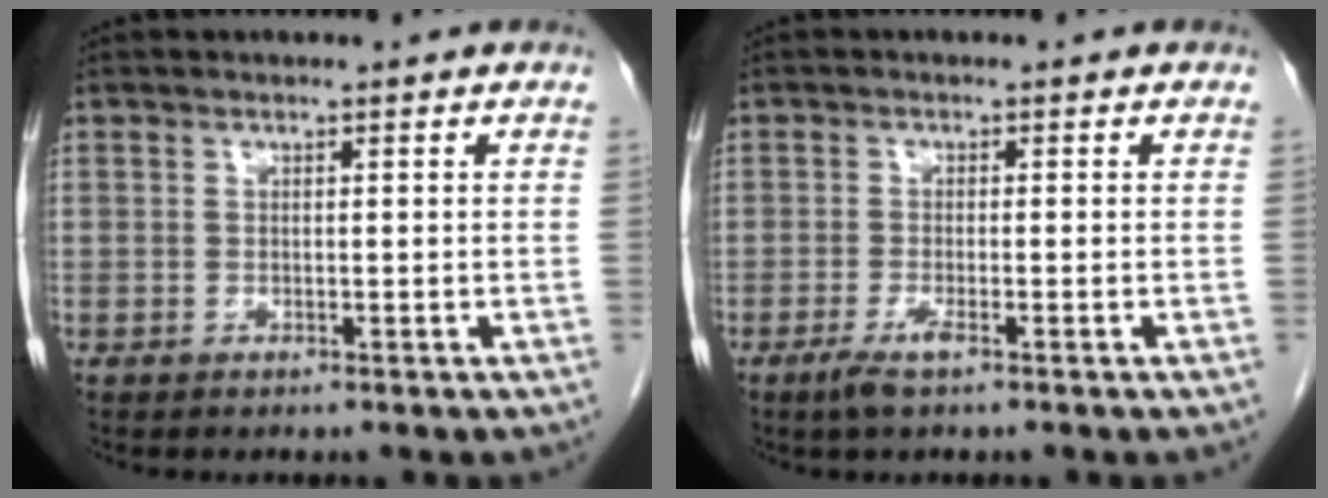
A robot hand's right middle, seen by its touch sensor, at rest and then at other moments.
{"total": 2.5, "force": [-1.5, 0.1, 2.0], "torque": [-0.045, -0.006, -0.031]}